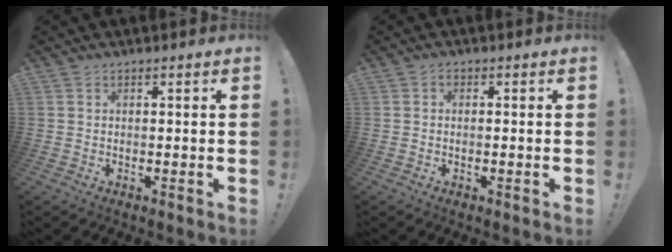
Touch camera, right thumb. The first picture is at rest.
{"total": 1.0, "force": [-0.6, 0.4, 0.6], "torque": [-0.013, 0.002, -0.011]}